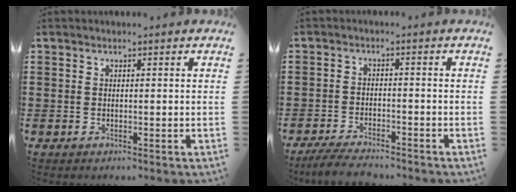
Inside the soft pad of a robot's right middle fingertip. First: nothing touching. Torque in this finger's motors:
{"motor_torque": [0.27, -0.08, 0.11, 0.05]}